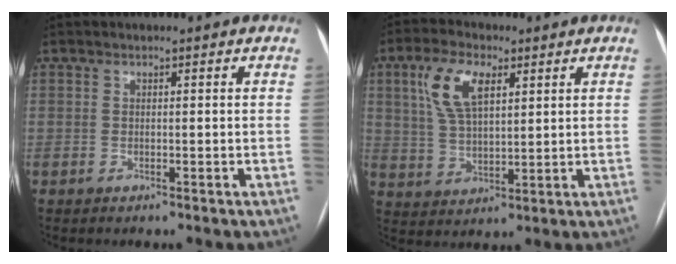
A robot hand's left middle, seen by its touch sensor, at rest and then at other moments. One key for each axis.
{"total": 8.8, "fx": 3.8, "fy": 3.8, "fz": 6.9, "tx": -0.147, "ty": 0.017, "tz": 0.076}